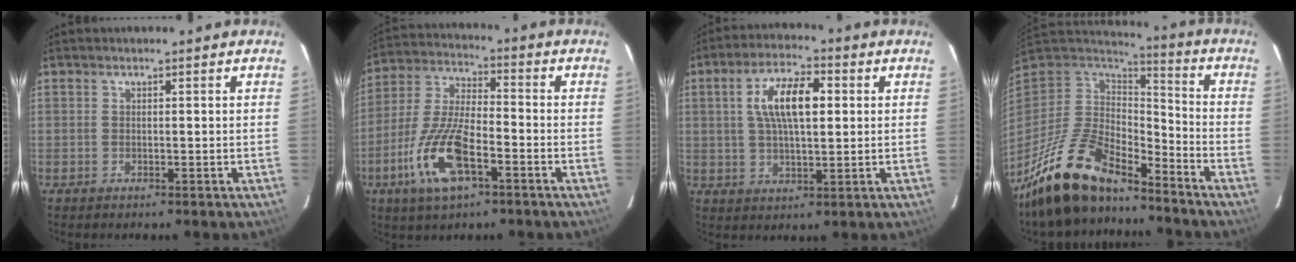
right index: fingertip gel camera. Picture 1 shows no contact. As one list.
[{"total": 14.5, "force": [-6.6, 5.1, 11.9], "torque": [-0.261, -0.010, -0.128]}, {"total": 10.3, "force": [2.2, 4.1, 9.2], "torque": [-0.167, 0.017, 0.039]}, {"total": 20.3, "force": [-15.5, 7.2, 11.0], "torque": [-0.230, -0.030, -0.278]}]